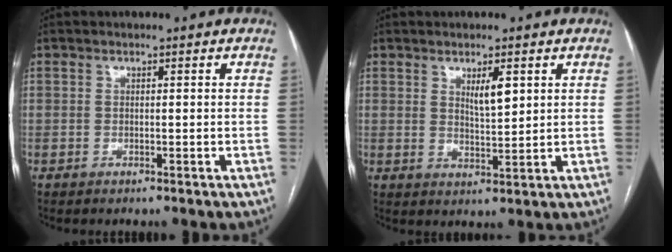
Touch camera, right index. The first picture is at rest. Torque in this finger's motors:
{"motor_torque": [0.26, 0.26, 0.09, 0.04]}